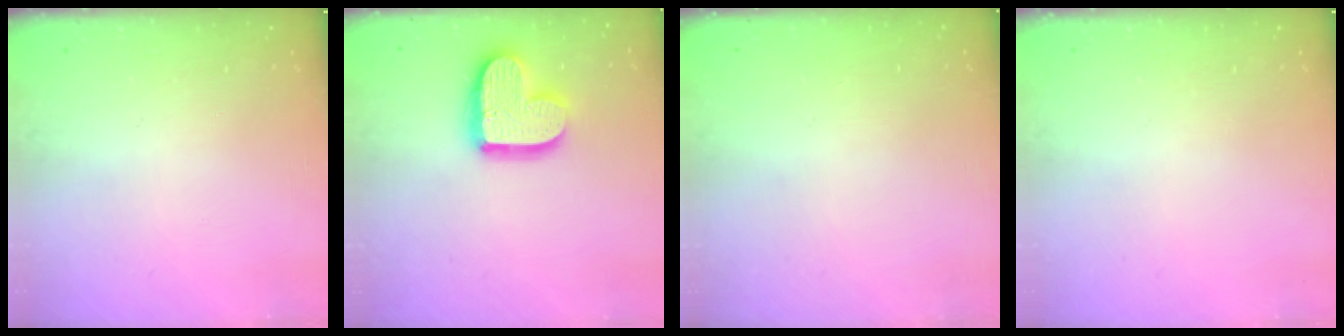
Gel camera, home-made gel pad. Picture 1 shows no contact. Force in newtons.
{"total": 15.6, "press": 15.5, "slide": 1.3}
{"total": 0.0}
{"total": 0.0}